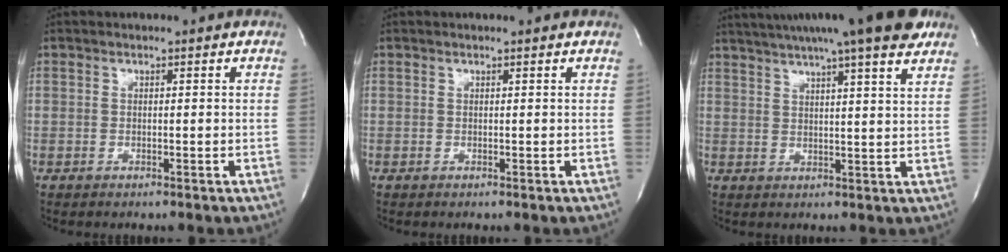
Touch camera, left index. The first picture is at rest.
{"total": 0.0}
{"total": 16.6, "force": [13.3, 0.6, 10.0], "torque": [-0.164, 0.019, 0.177]}